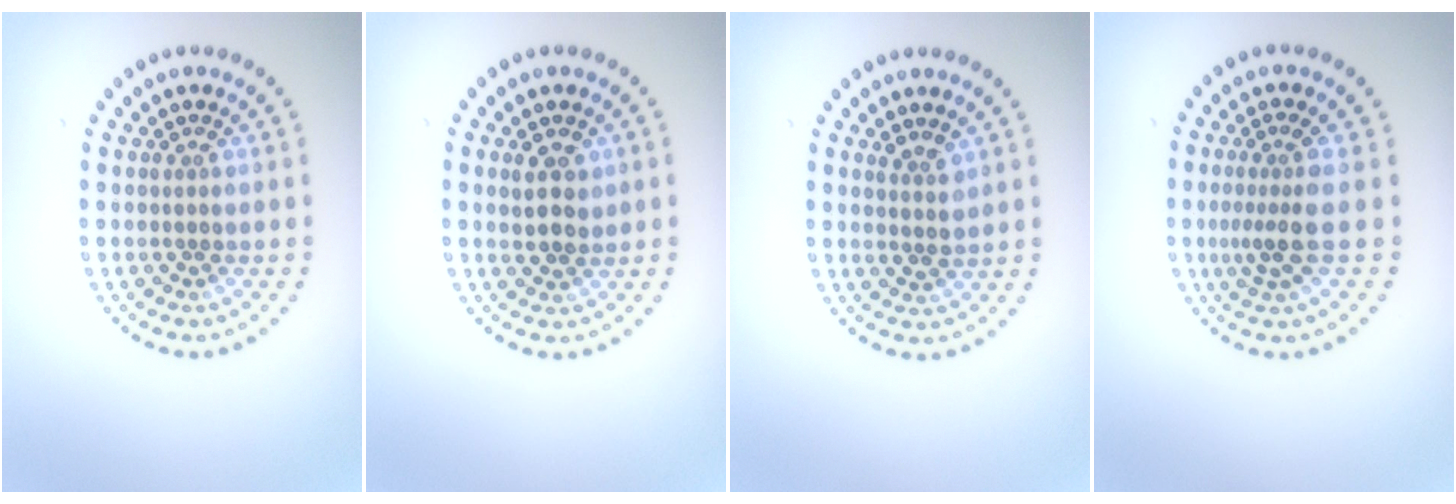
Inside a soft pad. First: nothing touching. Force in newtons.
{"total": 2.3, "press": 2.2, "slide": 0.8}
{"total": 1.4, "press": 1.3, "slide": 0.5}
{"total": 3.0, "press": 2.1, "slide": 2.1}